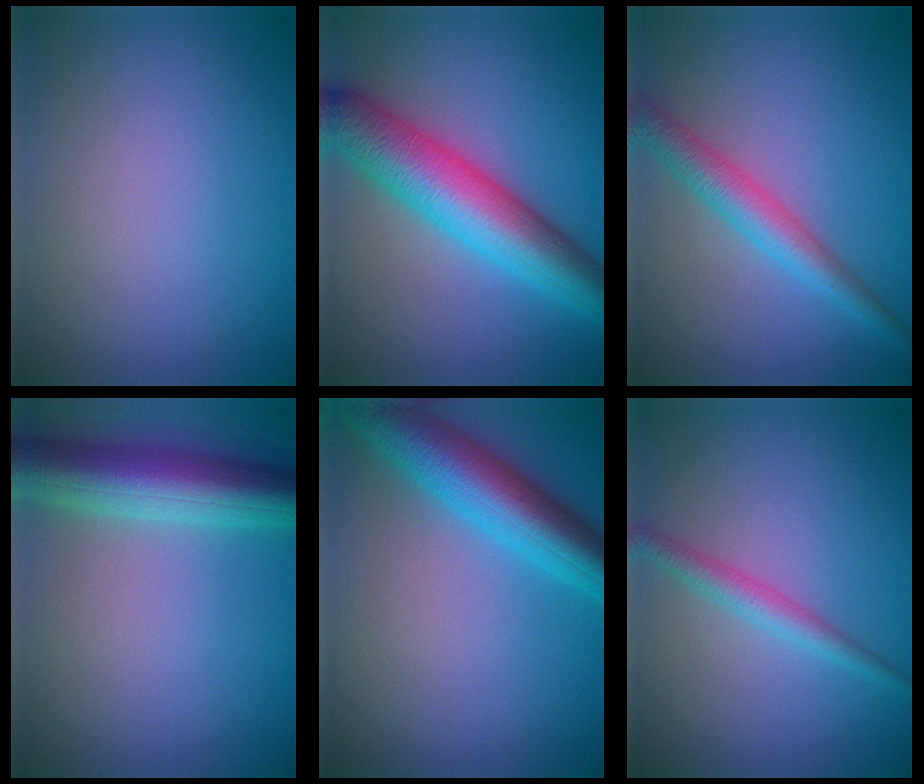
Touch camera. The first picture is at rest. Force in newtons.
{"total": 9.0, "press": 9.0, "slide": 0.2}
{"total": 3.7, "press": 3.7, "slide": 0.1}
{"total": 7.7, "press": 7.7, "slide": 0.3}
{"total": 7.7, "press": 7.7, "slide": 0.2}
{"total": 2.2, "press": 2.2, "slide": 0.0}